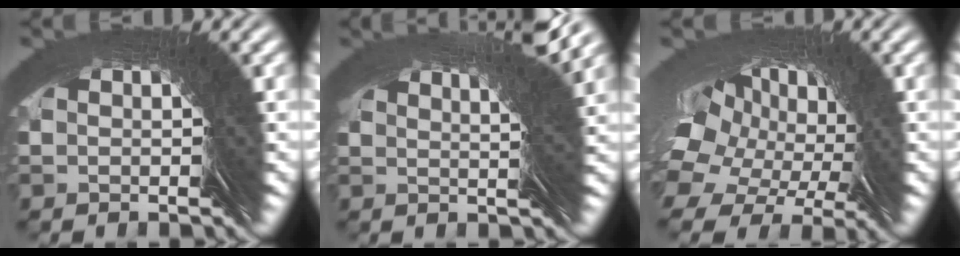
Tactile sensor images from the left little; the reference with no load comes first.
{"total": 5.9, "force": [2.8, -5.0, -1.1], "torque": [0.041, 0.051, 0.035]}
{"total": 6.0, "force": [2.7, 3.9, 3.8], "torque": [-0.033, 0.020, 0.026]}